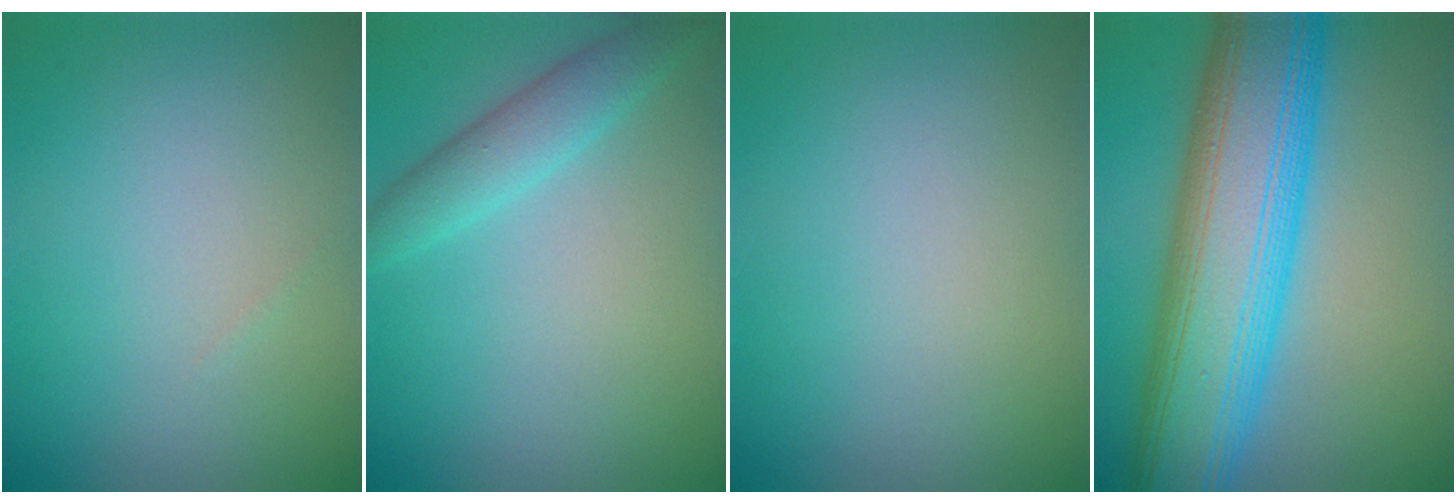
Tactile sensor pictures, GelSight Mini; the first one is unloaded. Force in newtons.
{"total": 2.9, "press": 2.9, "slide": 0.1}
{"total": 0.0}
{"total": 13.2, "press": 13.2, "slide": 0.3}